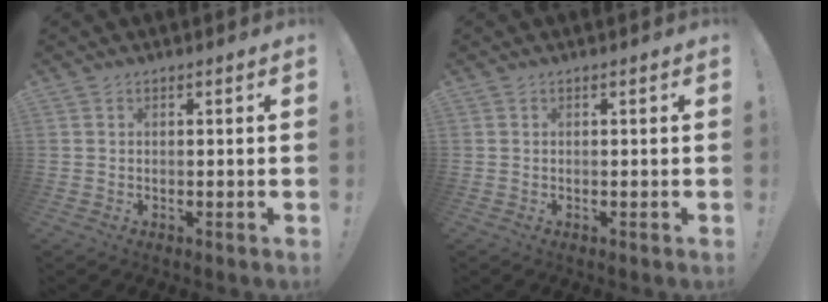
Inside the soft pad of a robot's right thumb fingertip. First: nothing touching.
{"total": 0.0}